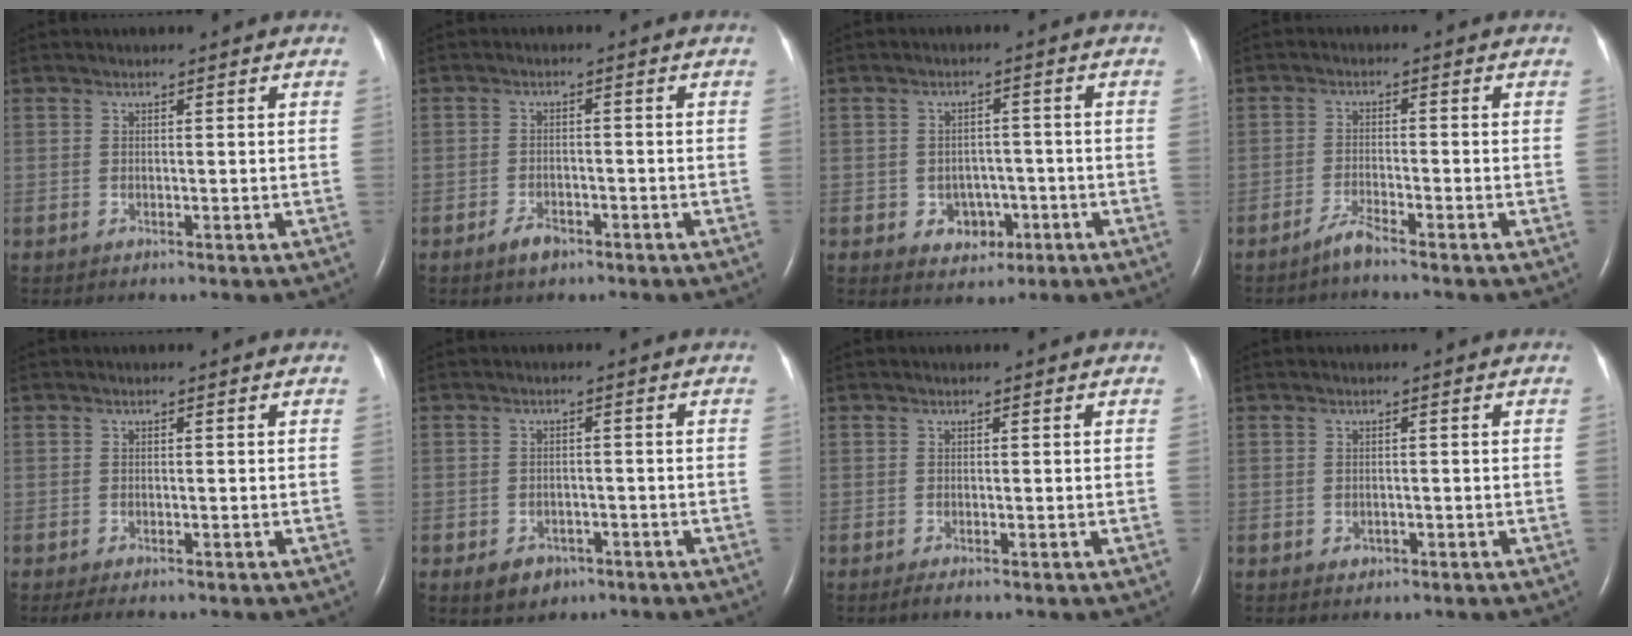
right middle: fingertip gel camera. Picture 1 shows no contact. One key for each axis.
{"total": 2.9, "fx": -2.0, "fy": 1.5, "fz": 1.5, "tx": -0.033, "ty": 0.001, "tz": -0.029}
{"total": 4.4, "fx": -1.6, "fy": 3.6, "fz": 2.0, "tx": -0.023, "ty": 0.012, "tz": -0.013}
{"total": 2.6, "fx": -2.3, "fy": -0.3, "fz": 1.1, "tx": -0.031, "ty": -0.006, "tz": -0.047}
{"total": 1.8, "fx": -1.4, "fy": 0.5, "fz": 1.1, "tx": -0.023, "ty": -0.006, "tz": -0.018}
{"total": 3.9, "fx": -2.2, "fy": 2.8, "fz": 1.5, "tx": -0.024, "ty": 0.004, "tz": -0.022}
{"total": 0.8, "fx": -0.6, "fy": -0.1, "fz": 0.5, "tx": -0.014, "ty": -0.003, "tz": -0.011}
{"total": 1.0, "fx": -0.5, "fy": 0.8, "fz": 0.4, "tx": -0.006, "ty": 0.002, "tz": -0.004}